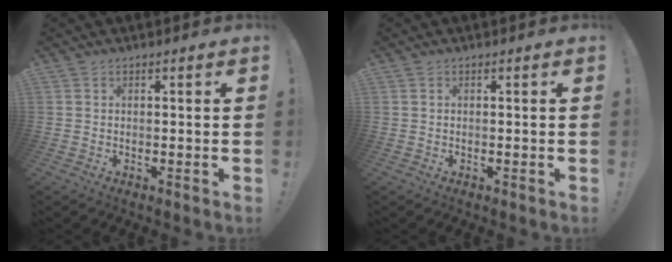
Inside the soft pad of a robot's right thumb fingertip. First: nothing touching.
{"total": 0.0}